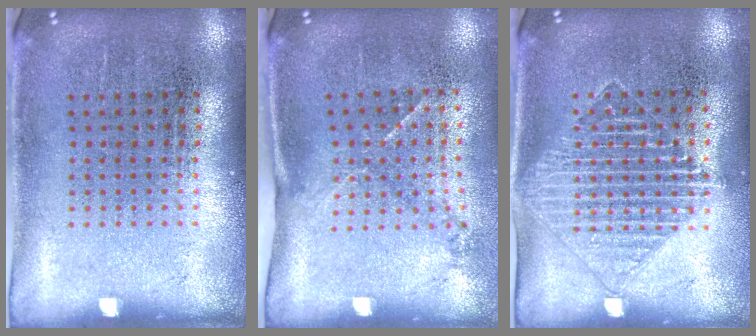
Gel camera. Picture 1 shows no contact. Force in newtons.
{"total": 1.5, "press": 1.0, "slide": 1.2}
{"total": 1.6, "press": 1.4, "slide": 0.8}